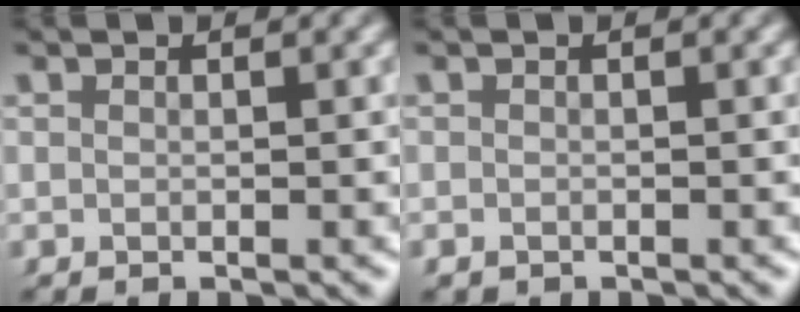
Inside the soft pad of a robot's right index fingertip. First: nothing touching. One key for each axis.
{"total": 0.7, "fx": -0.5, "fy": 0.5, "fz": -0.1, "tx": -0.004, "ty": -0.007, "tz": -0.008}